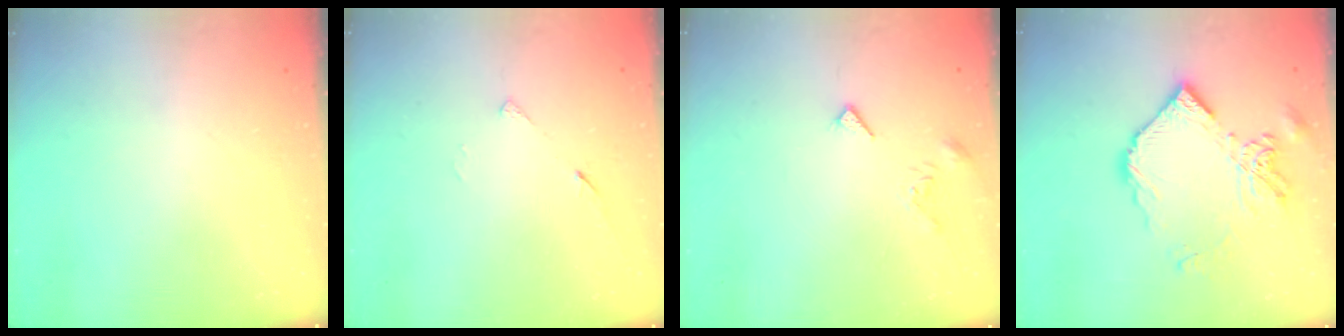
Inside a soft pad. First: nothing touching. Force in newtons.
{"total": 3.8, "press": 3.8, "slide": 0.6}
{"total": 3.0, "press": 2.9, "slide": 0.4}
{"total": 12.9, "press": 12.8, "slide": 1.6}